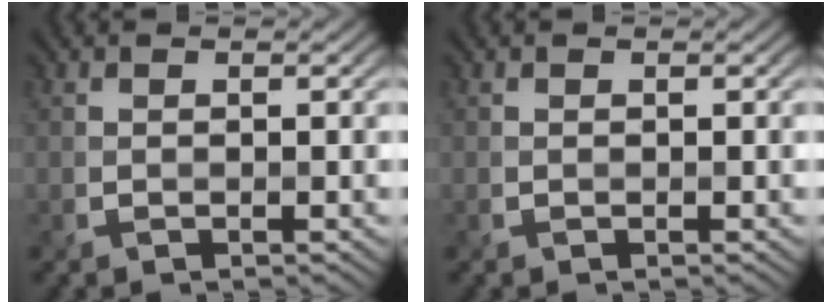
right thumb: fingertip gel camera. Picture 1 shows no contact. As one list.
[{"total": 0.0}]